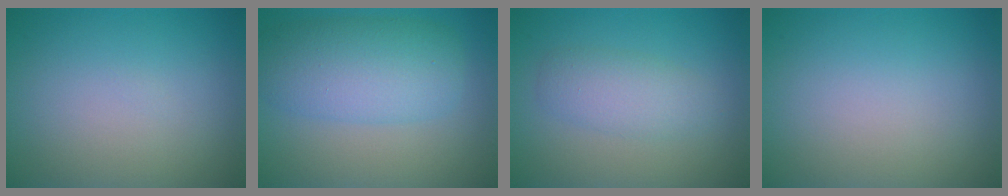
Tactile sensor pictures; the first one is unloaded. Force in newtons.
{"total": 6.5, "press": 6.5, "slide": 0.1}
{"total": 2.9, "press": 2.9, "slide": 0.1}
{"total": 0.0}